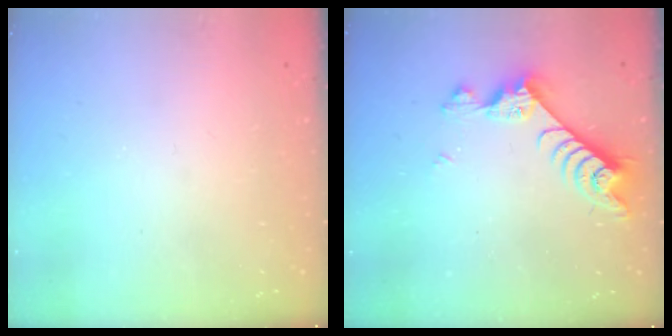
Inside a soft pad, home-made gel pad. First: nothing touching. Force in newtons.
{"total": 7.0, "press": 7.0, "slide": 0.7}